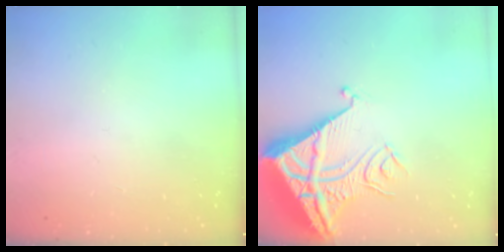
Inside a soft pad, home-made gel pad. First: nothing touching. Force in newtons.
{"total": 11.5, "press": 11.5, "slide": 1.2}